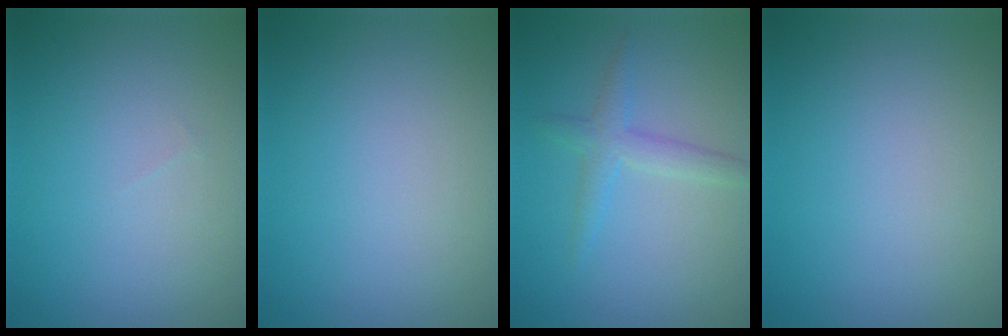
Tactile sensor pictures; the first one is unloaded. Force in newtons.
{"total": 0.0}
{"total": 2.3, "press": 2.3, "slide": 0.1}
{"total": 0.0}